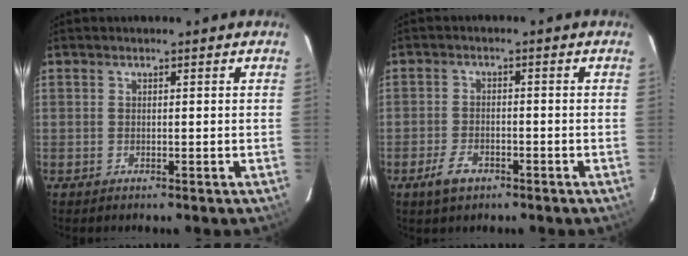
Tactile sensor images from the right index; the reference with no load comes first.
{"total": 4.7, "force": [-2.9, 2.6, 2.7], "torque": [-0.066, -0.002, -0.051]}